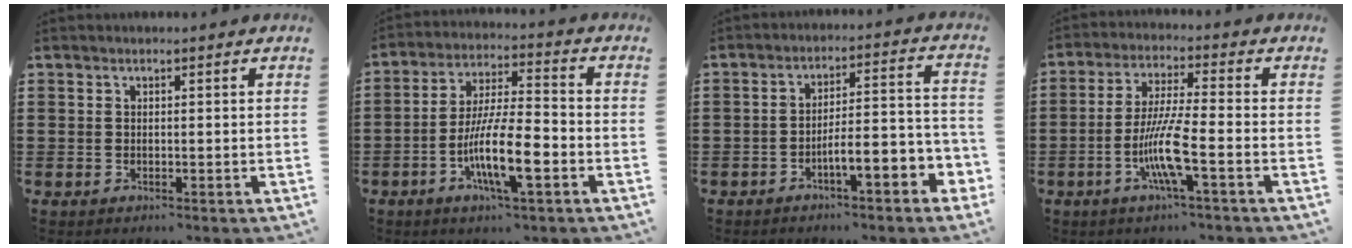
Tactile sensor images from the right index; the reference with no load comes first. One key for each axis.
{"total": 11.2, "fx": -4.2, "fy": 2.6, "fz": 10.1, "tx": -0.202, "ty": -0.007, "tz": -0.078}
{"total": 5.9, "fx": -3.6, "fy": 1.0, "fz": 4.6, "tx": -0.080, "ty": -0.008, "tz": -0.068}
{"total": 8.8, "fx": -3.2, "fy": 0.8, "fz": 8.1, "tx": -0.175, "ty": -0.017, "tz": -0.067}